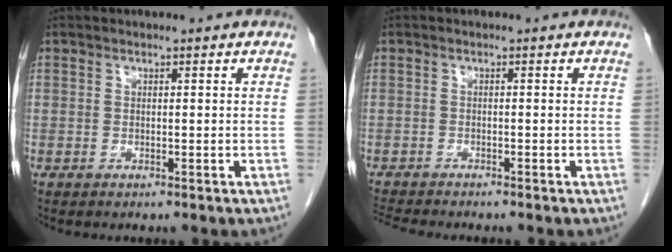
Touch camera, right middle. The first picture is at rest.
{"total": 4.1, "force": [-3.9, -0.2, 1.1], "torque": [-0.024, -0.015, -0.065]}